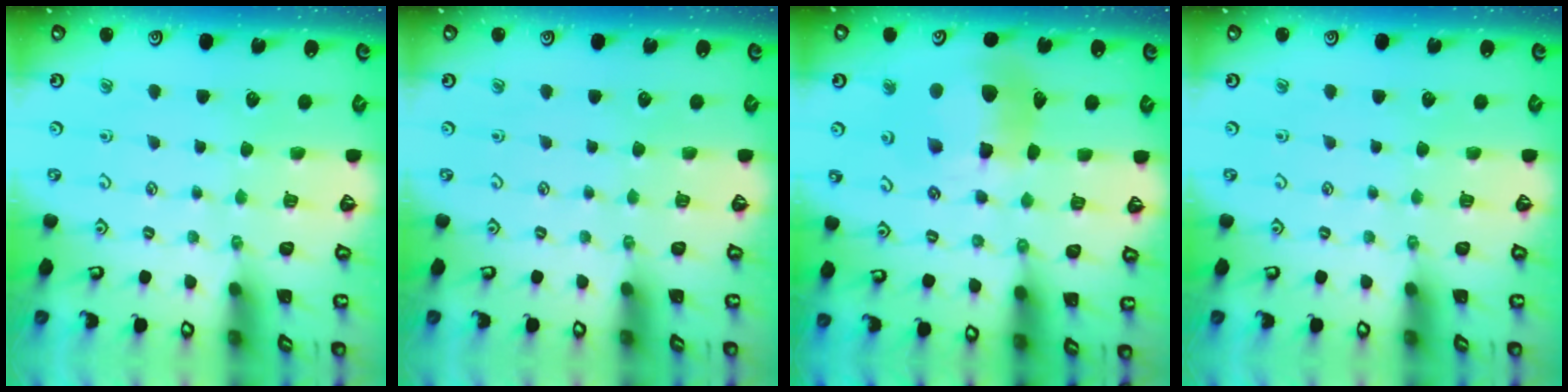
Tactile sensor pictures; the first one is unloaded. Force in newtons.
{"total": 0.0}
{"total": 13.3, "press": 13.2, "slide": 1.9}
{"total": 0.0}